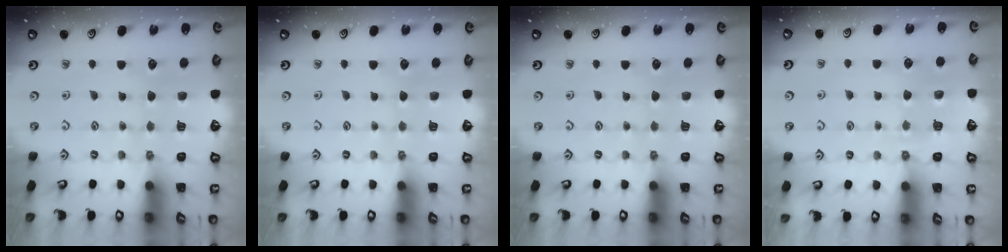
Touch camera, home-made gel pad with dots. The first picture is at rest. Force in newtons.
{"total": 0.0}
{"total": 0.0}
{"total": 3.0, "press": 2.6, "slide": 1.5}